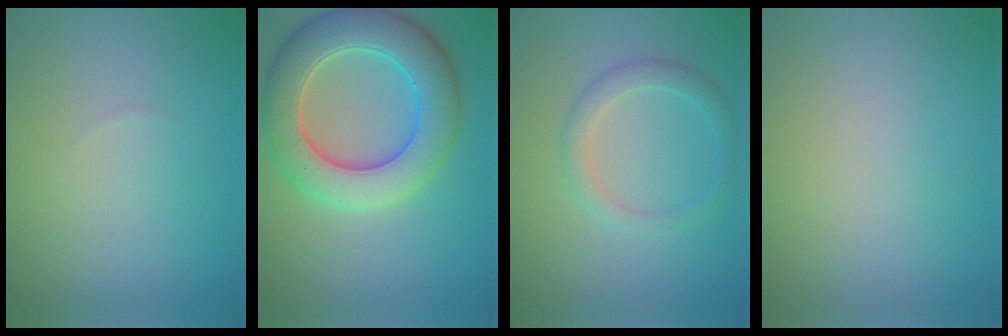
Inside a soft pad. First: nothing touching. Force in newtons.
{"total": 8.4, "press": 8.4, "slide": 0.4}
{"total": 2.2, "press": 2.2, "slide": 0.2}
{"total": 0.0}